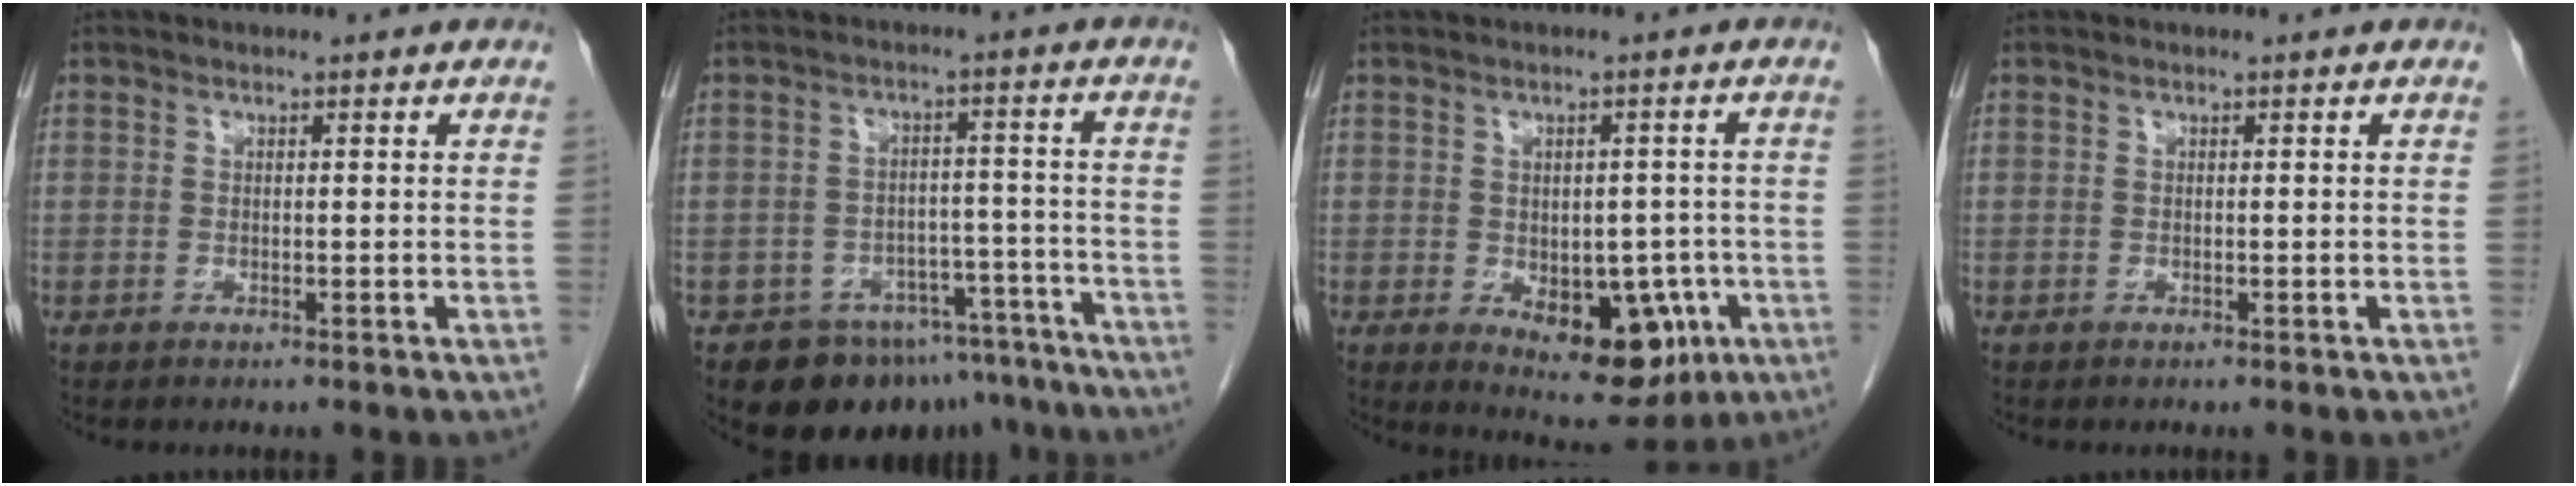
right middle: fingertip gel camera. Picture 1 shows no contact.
{"total": 12.4, "force": [-9.7, 6.9, 3.4], "torque": [-0.027, 0.036, -0.123]}
{"total": 10.1, "force": [-3.2, 5.4, 7.9], "torque": [-0.092, 0.002, -0.027]}
{"total": 0.0}